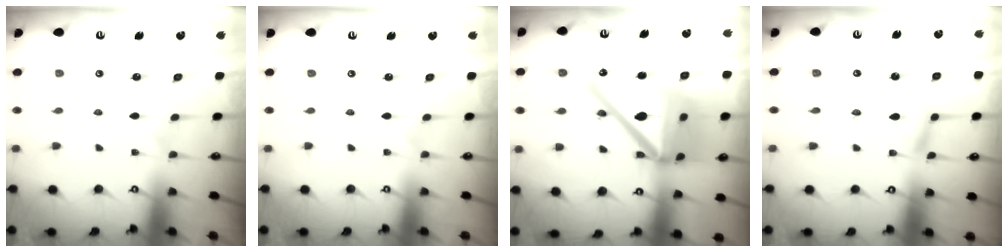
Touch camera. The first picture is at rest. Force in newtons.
{"total": 0.0}
{"total": 25.1, "press": 24.9, "slide": 3.6}
{"total": 2.2, "press": 2.2, "slide": 0.2}